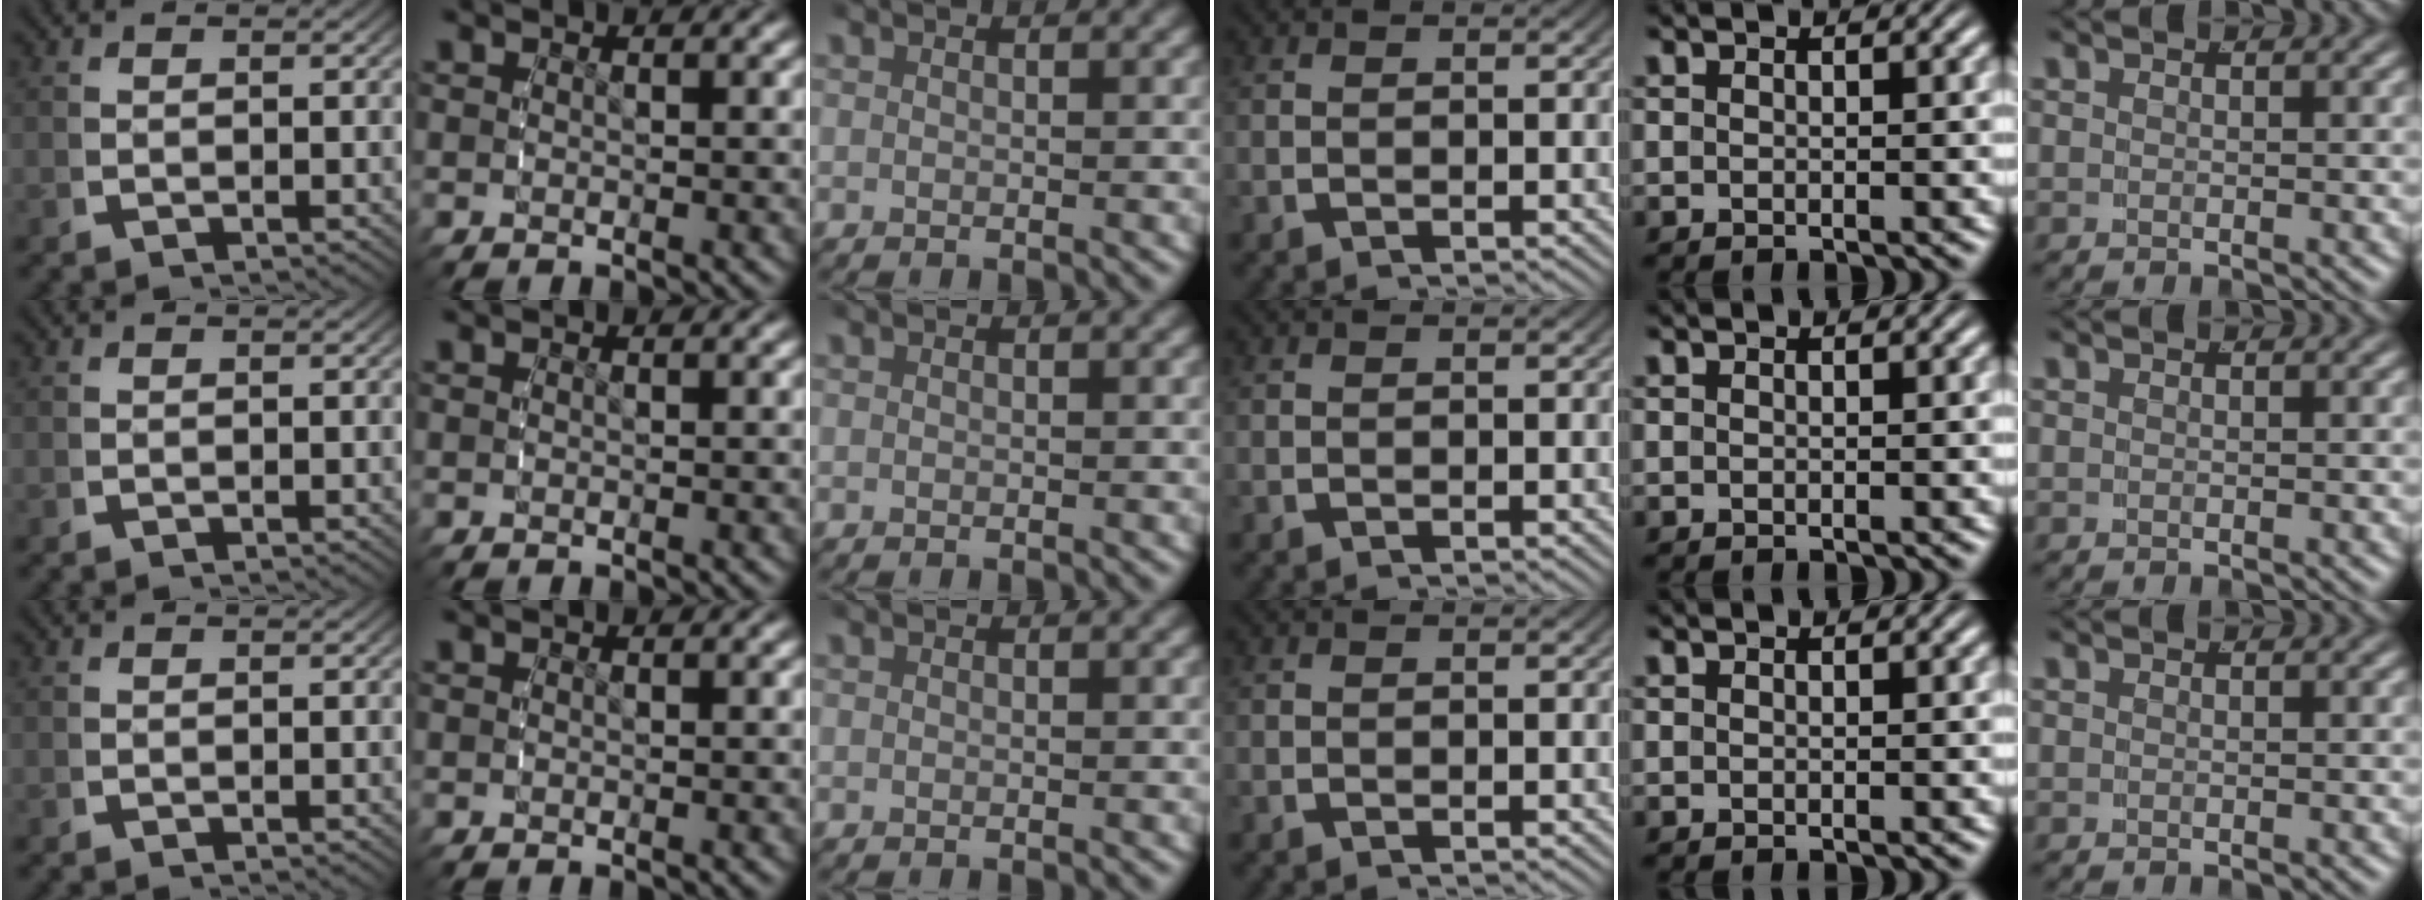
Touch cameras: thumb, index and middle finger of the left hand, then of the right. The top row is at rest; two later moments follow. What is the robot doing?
{"motion": "reach", "object": "toothpaste"}